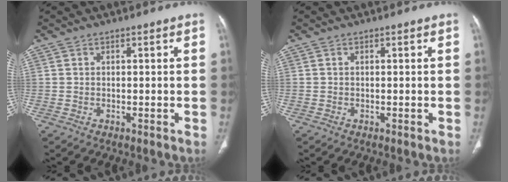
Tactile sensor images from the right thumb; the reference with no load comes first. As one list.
[{"total": 0.0}]